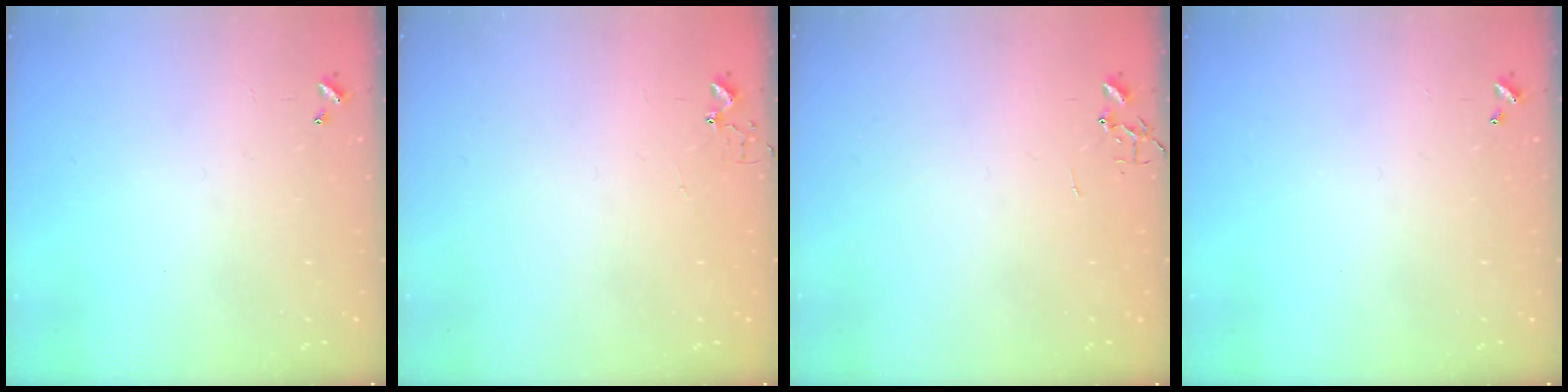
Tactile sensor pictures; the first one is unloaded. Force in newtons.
{"total": 2.7, "press": 2.7, "slide": 0.2}
{"total": 0.0}
{"total": 0.0}